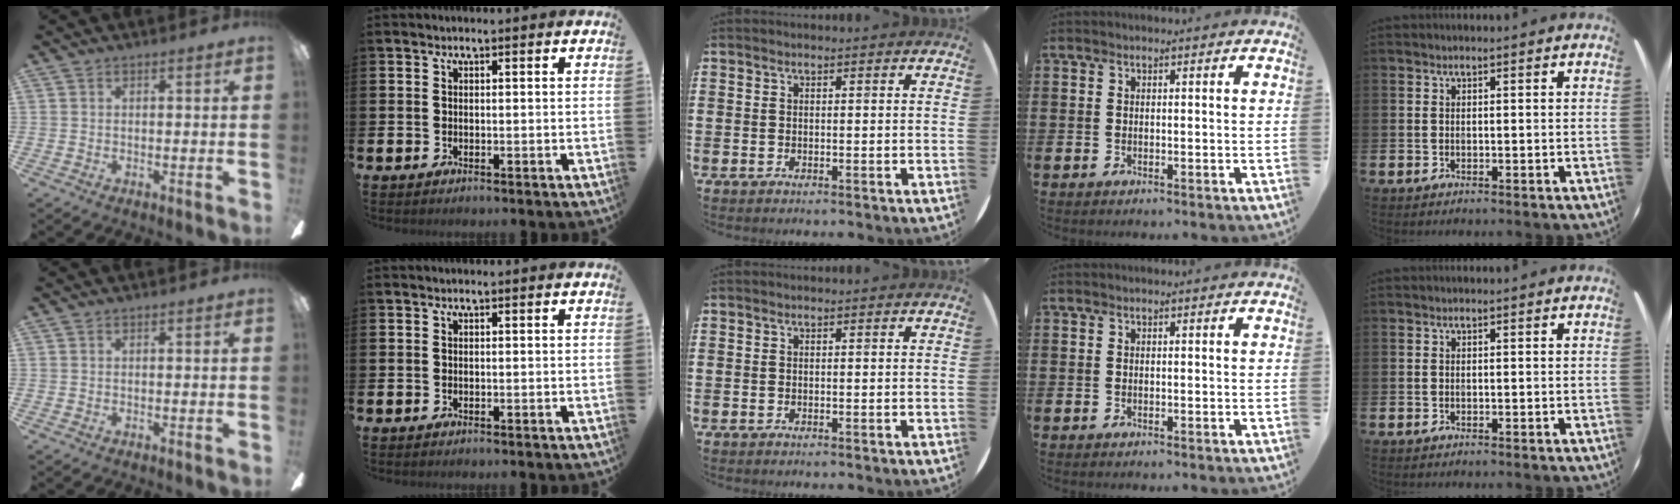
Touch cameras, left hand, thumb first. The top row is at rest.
{}